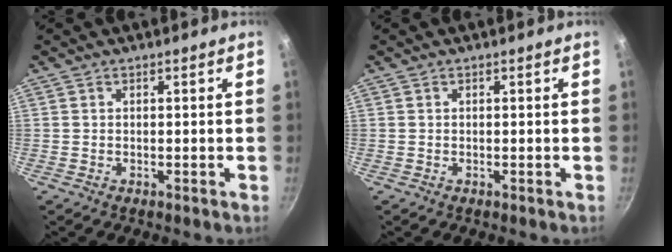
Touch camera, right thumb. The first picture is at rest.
{"total": 0.0}